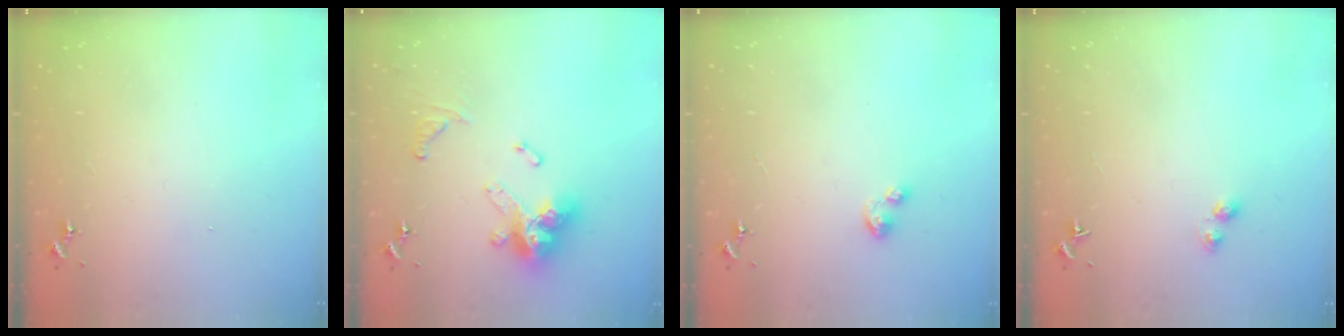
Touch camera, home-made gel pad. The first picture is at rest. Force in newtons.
{"total": 17.3, "press": 17.2, "slide": 1.6}
{"total": 3.6, "press": 3.6, "slide": 0.3}
{"total": 3.0, "press": 3.0, "slide": 0.5}